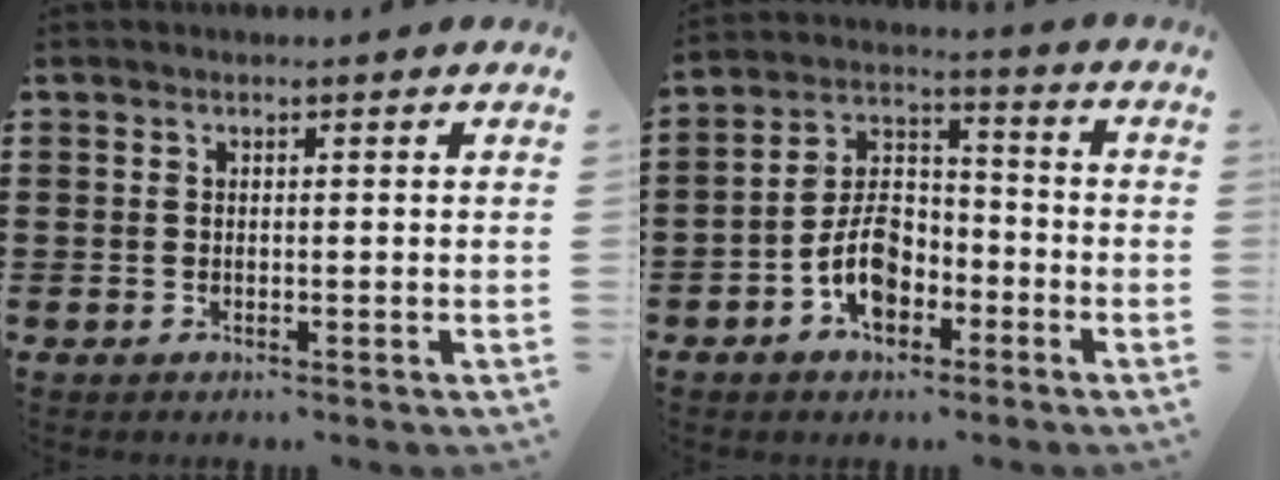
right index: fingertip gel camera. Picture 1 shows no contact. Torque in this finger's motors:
{"motor_torque": [2.14, 0.00, 0.97, 0.21]}